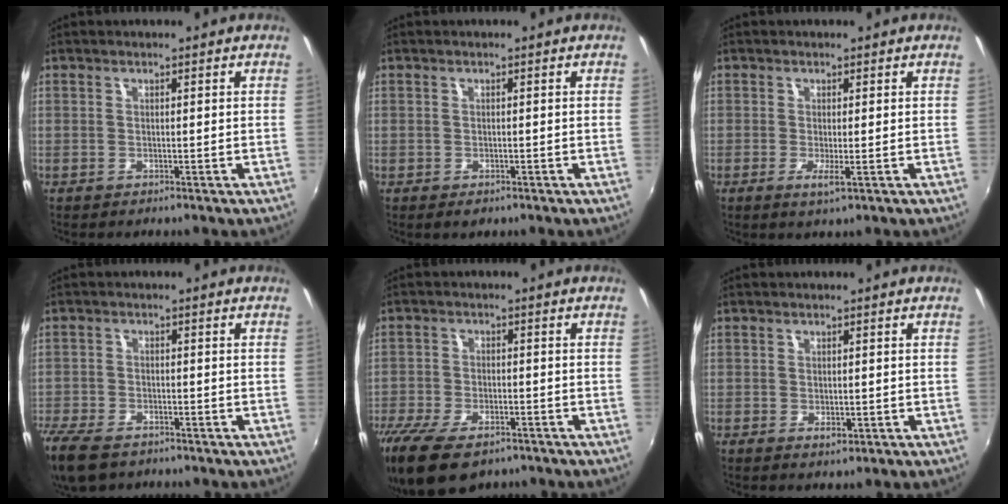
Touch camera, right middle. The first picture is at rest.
{"total": 1.6, "force": [-1.0, 1.0, 0.7], "torque": [-0.015, -0.008, -0.014]}
{"total": 2.3, "force": [-0.6, -0.1, 2.2], "torque": [-0.045, -0.008, -0.009]}
{"total": 11.1, "force": [-8.0, 5.1, 5.7], "torque": [-0.157, -0.036, -0.149]}
{"total": 12.3, "force": [-8.6, 5.5, 6.9], "torque": [-0.165, -0.033, -0.150]}
{"total": 1.8, "force": [-0.6, 1.0, 1.4], "torque": [-0.023, -0.003, -0.008]}